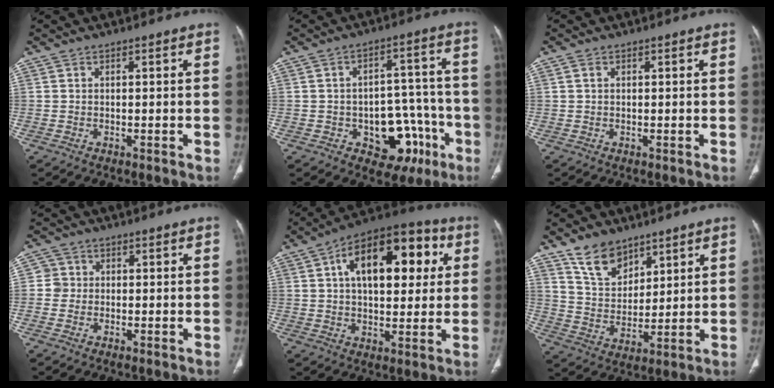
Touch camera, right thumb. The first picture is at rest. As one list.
[{"total": 13.9, "force": [-5.7, 8.8, 9.1], "torque": [-0.070, 0.047, -0.067]}, {"total": 0.7, "force": [0.2, 0.5, 0.4], "torque": [-0.008, 0.004, 0.004]}, {"total": 2.5, "force": [0.0, 2.5, 0.1], "torque": [0.020, 0.008, -0.005]}, {"total": 20.5, "force": [5.6, 10.9, 16.5], "torque": [-0.208, 0.019, 0.074]}, {"total": 9.7, "force": [6.9, 5.8, 3.7], "torque": [-0.036, -0.044, 0.135]}]